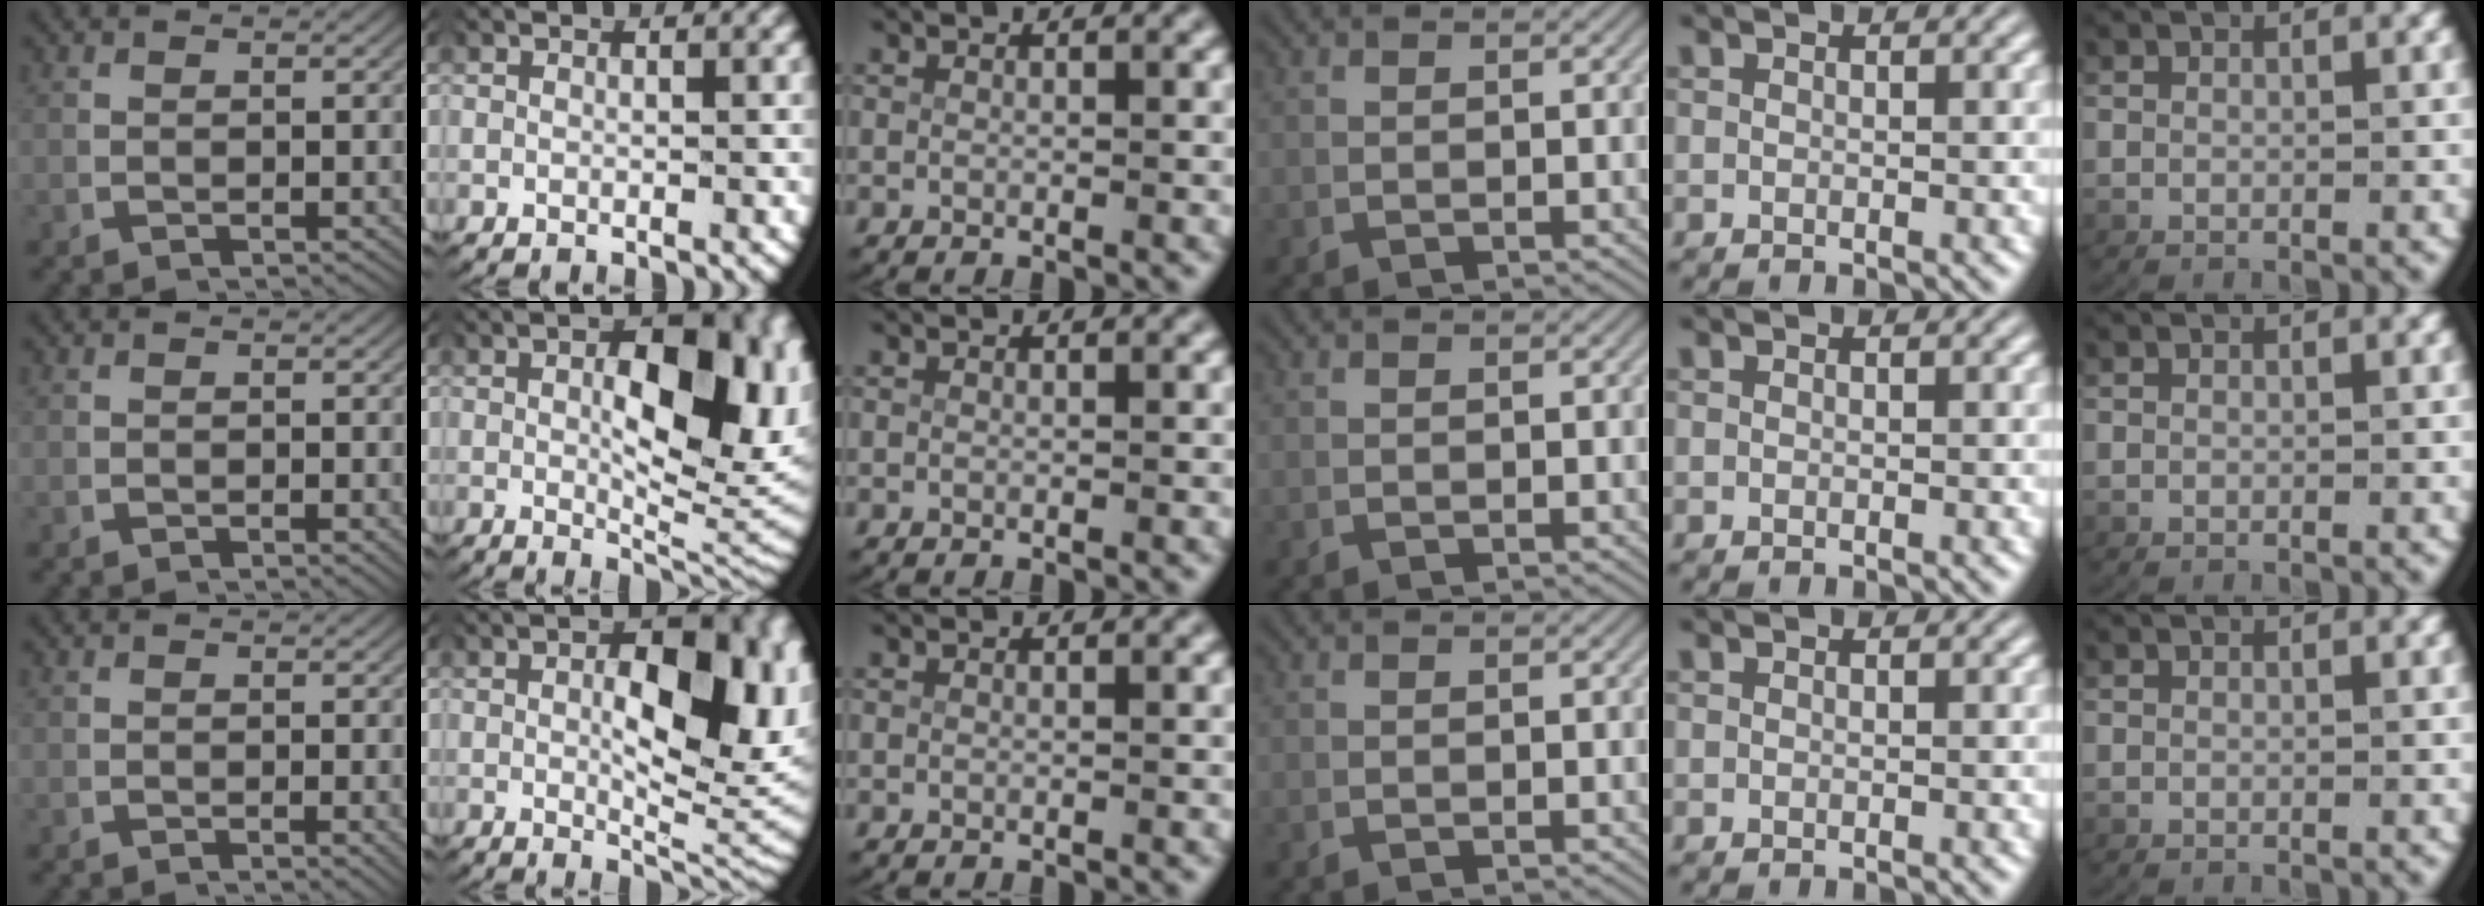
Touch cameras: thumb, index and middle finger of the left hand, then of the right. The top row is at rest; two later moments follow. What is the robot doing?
{"motion": "lift_and_place", "object": "plastic wrap"}